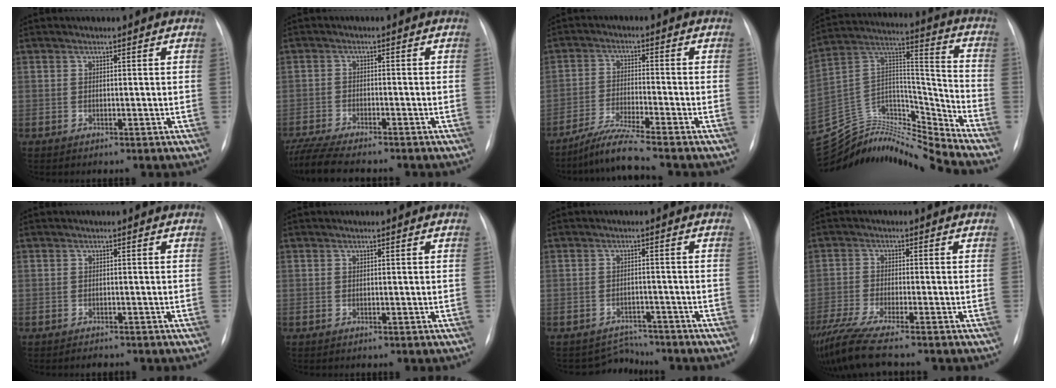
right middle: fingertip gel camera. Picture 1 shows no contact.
{"total": 11.2, "force": [-9.7, 1.8, 5.3], "torque": [-0.095, -0.017, -0.154]}
{"total": 6.1, "force": [-5.2, -1.7, 2.6], "torque": [-0.055, -0.031, -0.102]}
{"total": 18.9, "force": [-18.7, -0.1, 2.6], "torque": [-0.041, 0.072, -0.322]}
{"total": 1.2, "force": [-1.1, 0.4, 0.2], "torque": [-0.008, -0.002, -0.013]}
{"total": 0.0}
{"total": 3.7, "force": [-3.4, 0.9, -1.2], "torque": [0.015, 0.014, -0.048]}
{"total": 9.5, "force": [-8.0, -0.3, 5.2], "torque": [-0.097, -0.029, -0.137]}